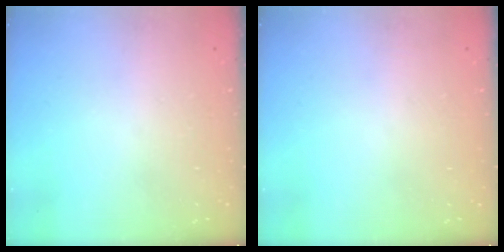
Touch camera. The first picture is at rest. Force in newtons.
{"total": 0.0}